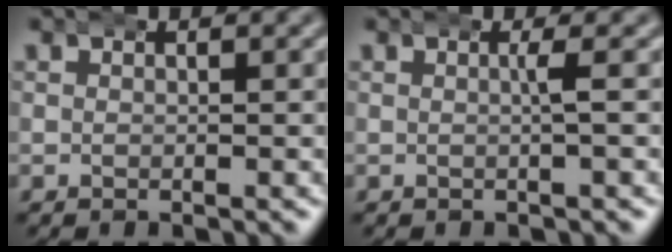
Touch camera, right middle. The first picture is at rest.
{"total": 0.9, "force": [0.1, -0.5, 0.7], "torque": [-0.016, -0.004, 0.003]}